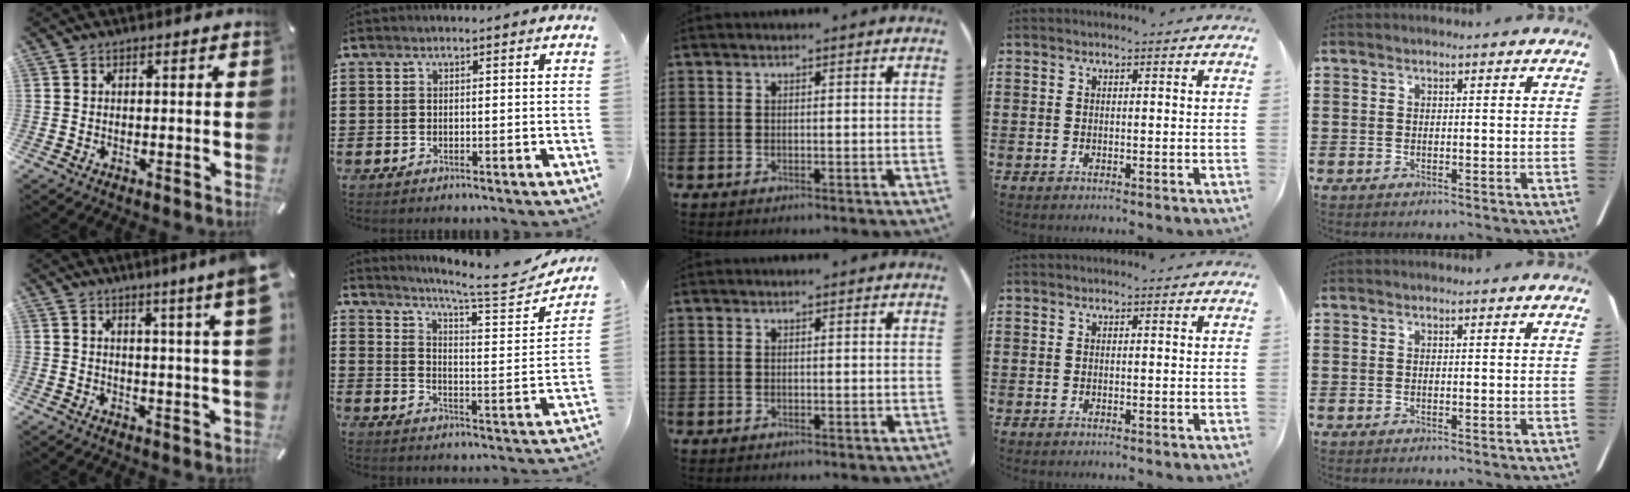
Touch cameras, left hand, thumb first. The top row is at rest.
{"thumb": {"total": 7.3, "force": [4.5, -0.6, 5.8], "torque": [-0.089, -0.031, 0.069]}, "index": {"total": 6.8, "force": [6.0, -0.1, 3.3], "torque": [-0.075, -0.047, 0.094]}}